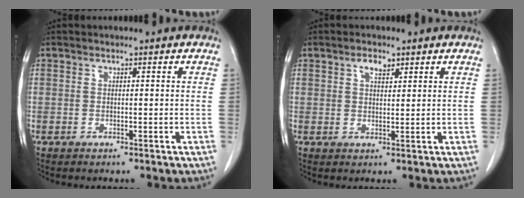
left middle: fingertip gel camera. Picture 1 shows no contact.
{"total": 2.4, "force": [1.5, 1.1, 1.5], "torque": [-0.028, 0.002, 0.026]}